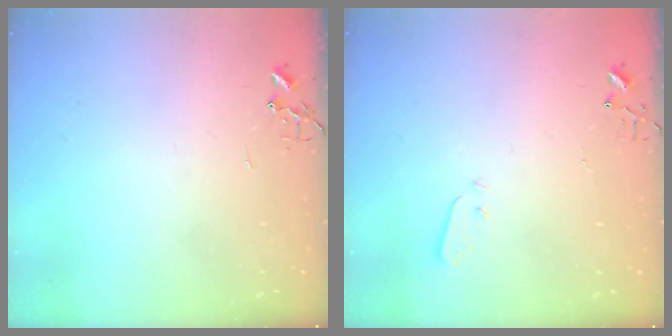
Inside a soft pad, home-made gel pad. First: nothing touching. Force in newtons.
{"total": 3.0, "press": 3.0, "slide": 0.3}